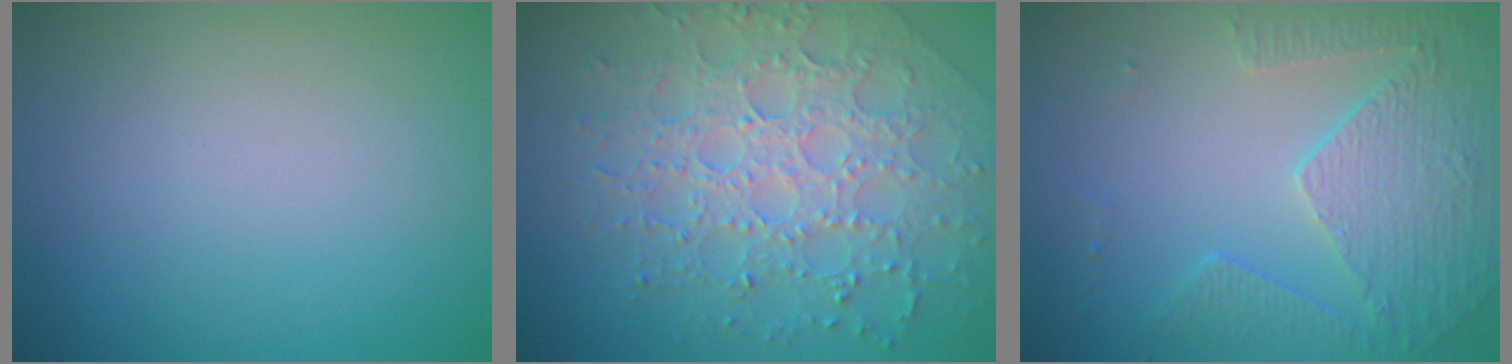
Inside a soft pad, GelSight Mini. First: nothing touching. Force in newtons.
{"total": 8.0, "press": 5.6, "slide": 5.7}
{"total": 5.3, "press": 3.8, "slide": 3.7}